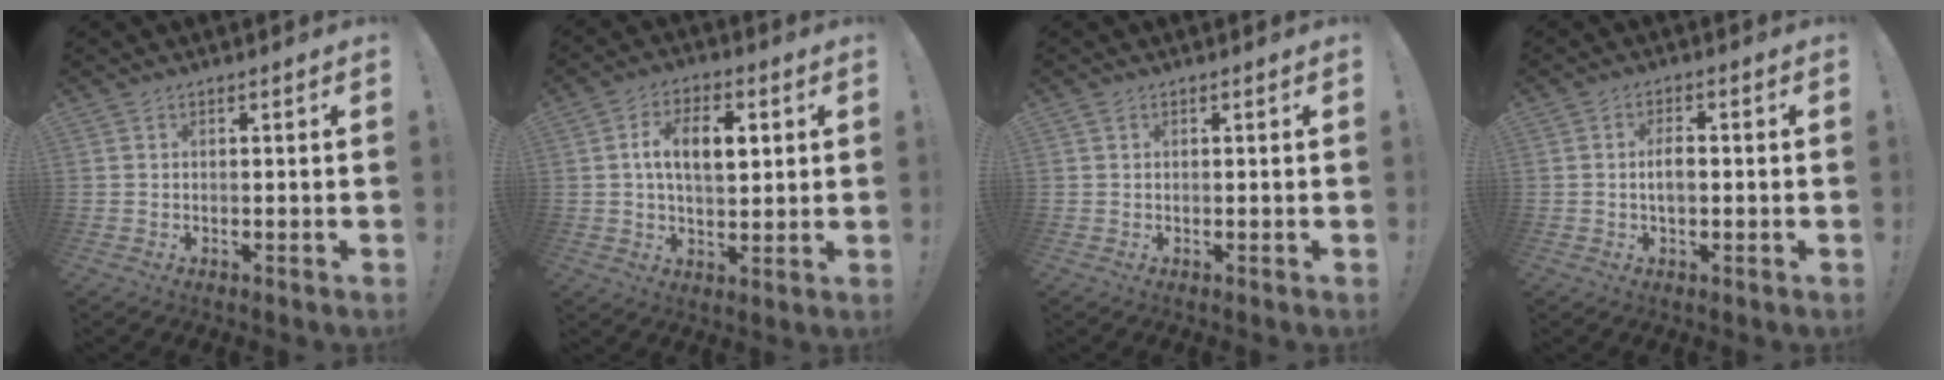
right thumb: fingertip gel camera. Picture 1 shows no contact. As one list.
[{"total": 10.8, "force": [2.2, 6.2, 8.5], "torque": [-0.145, 0.010, 0.036]}, {"total": 0.6, "force": [0.4, 0.4, 0.2], "torque": [0.000, -0.001, 0.006]}, {"total": 3.6, "force": [-0.3, 1.7, 3.2], "torque": [-0.050, 0.001, -0.011]}]